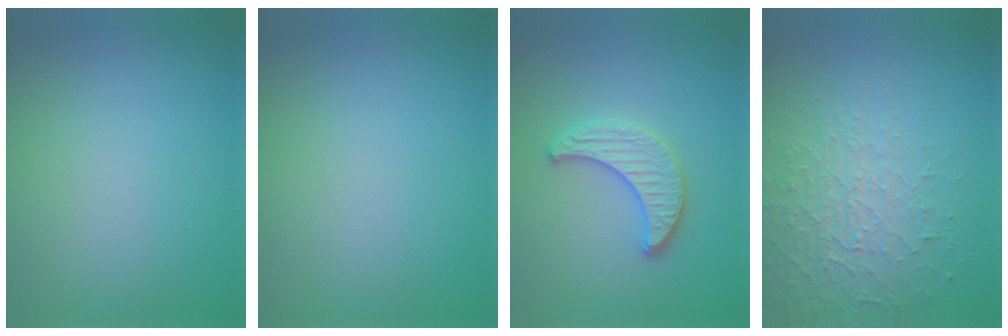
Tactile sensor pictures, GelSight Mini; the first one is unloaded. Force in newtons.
{"total": 0.0}
{"total": 3.3, "press": 3.1, "slide": 1.0}
{"total": 3.7, "press": 3.4, "slide": 1.4}